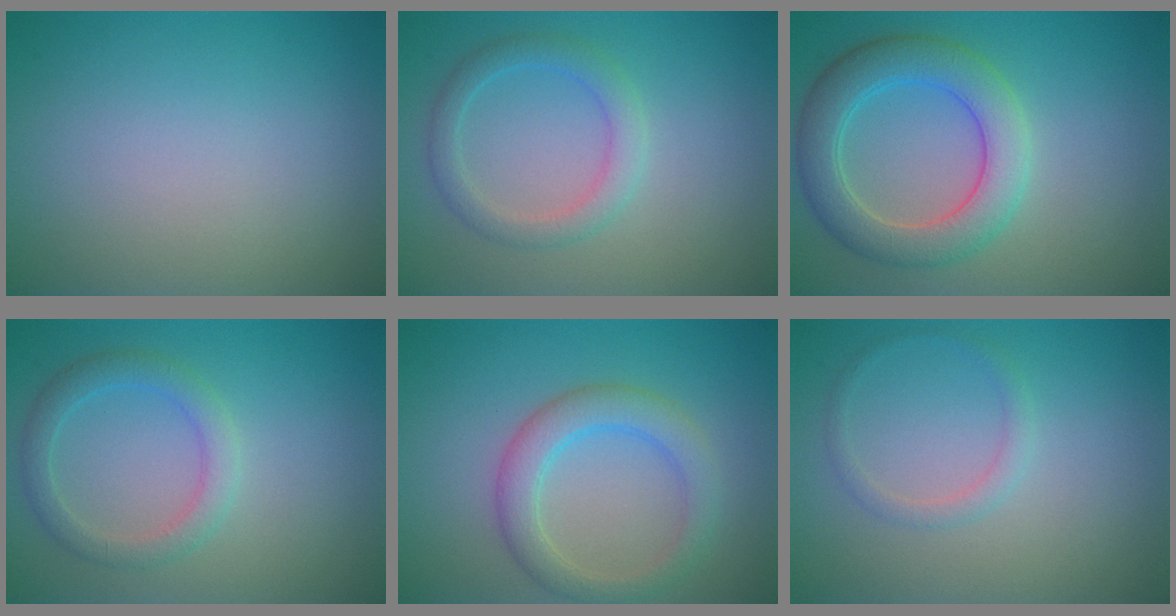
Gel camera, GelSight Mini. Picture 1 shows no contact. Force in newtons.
{"total": 2.7, "press": 2.7, "slide": 0.1}
{"total": 5.8, "press": 5.7, "slide": 0.4}
{"total": 2.7, "press": 2.7, "slide": 0.2}
{"total": 3.8, "press": 3.8, "slide": 0.2}
{"total": 1.3, "press": 1.3, "slide": 0.0}